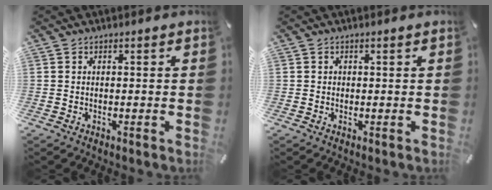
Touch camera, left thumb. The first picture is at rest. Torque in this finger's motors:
{"motor_torque": [0.21, 0.36, 0.02, 0.06, 0.00]}